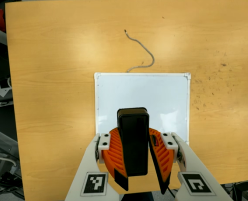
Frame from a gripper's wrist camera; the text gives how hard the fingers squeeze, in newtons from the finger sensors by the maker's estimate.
{"total": 10.8, "left": 10.1, "right": 11.6}